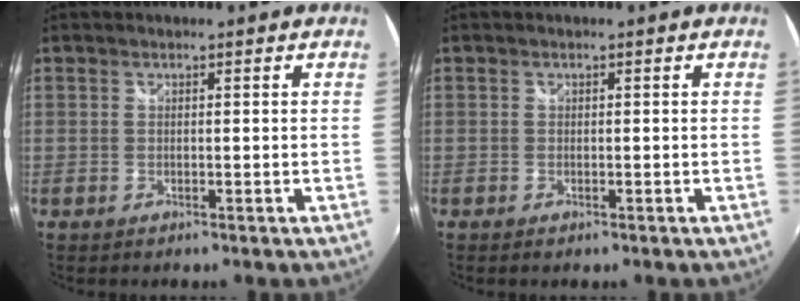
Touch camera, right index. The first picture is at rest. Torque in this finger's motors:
{"motor_torque": [0.00, 0.07, 0.03, 0.00]}